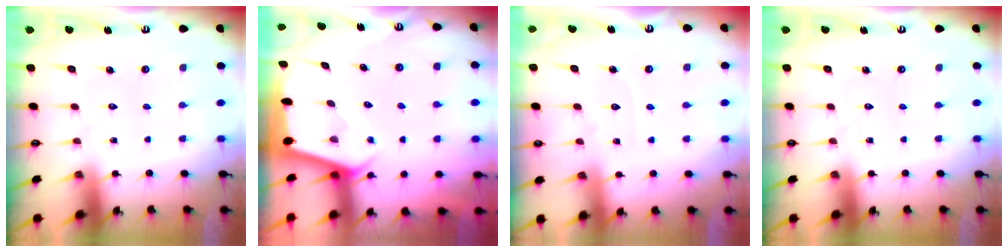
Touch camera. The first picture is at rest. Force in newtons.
{"total": 2.2, "press": 2.2, "slide": 0.3}
{"total": 4.2, "press": 4.2, "slide": 0.5}
{"total": 0.0}